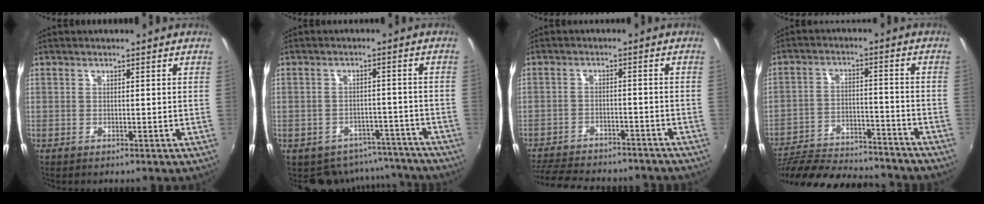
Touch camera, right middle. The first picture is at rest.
{"total": 10.2, "force": [-8.6, 5.2, 1.6], "torque": [-0.033, 0.022, -0.093]}
{"total": 17.5, "force": [-15.1, 5.3, 7.1], "torque": [-0.158, -0.014, -0.210]}
{"total": 25.6, "force": [-22.3, 6.2, 10.9], "torque": [-0.213, -0.026, -0.321]}